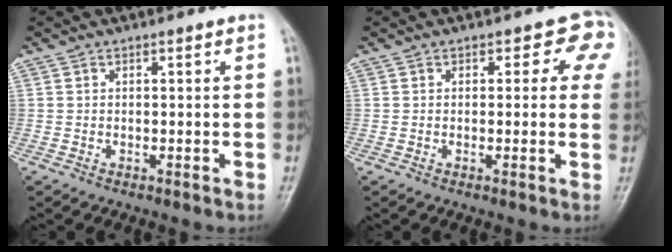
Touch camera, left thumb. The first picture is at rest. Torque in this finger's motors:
{"motor_torque": [0.11, 0.12, 0.07, -0.04, 0.02]}